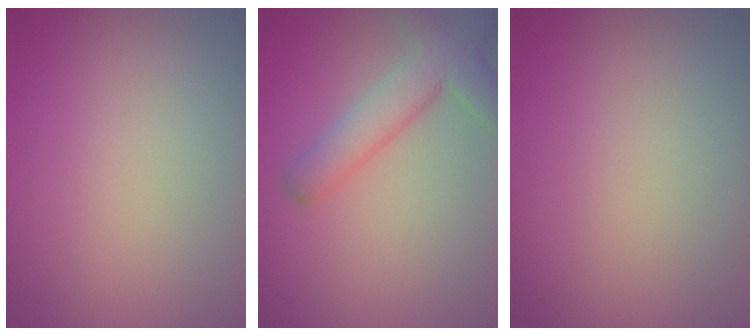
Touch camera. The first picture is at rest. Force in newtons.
{"total": 4.8, "press": 4.8, "slide": 0.3}
{"total": 0.0}